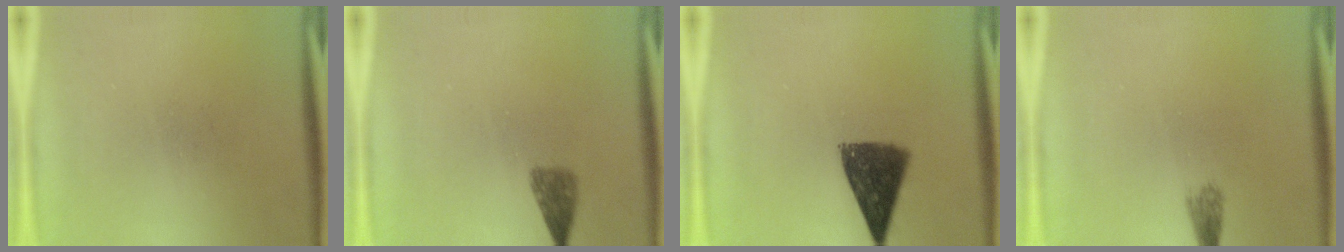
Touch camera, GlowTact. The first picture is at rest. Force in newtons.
{"total": 2.4}
{"total": 9.6}
{"total": 1.7}